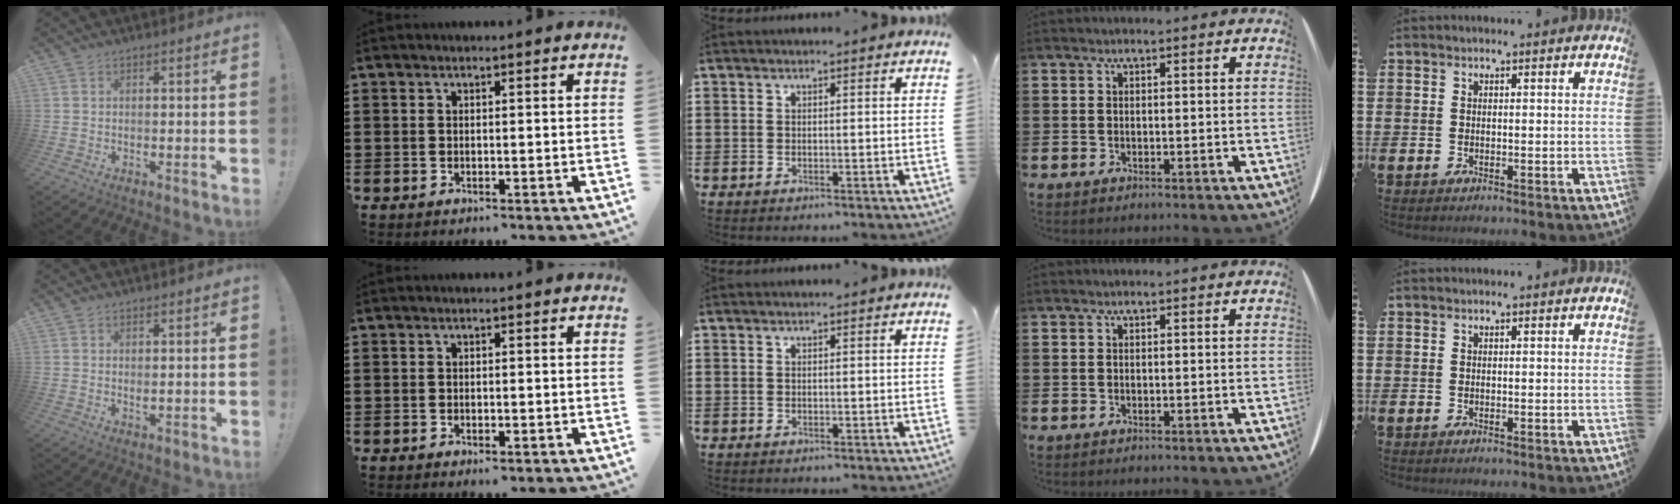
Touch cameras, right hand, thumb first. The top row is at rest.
{"thumb": {"total": 1.3, "force": [0.9, 0.4, 0.7], "torque": [0.000, -0.009, 0.014]}, "index": {"total": 0.7, "force": [-0.6, 0.2, 0.4], "torque": [-0.011, -0.006, -0.009]}}